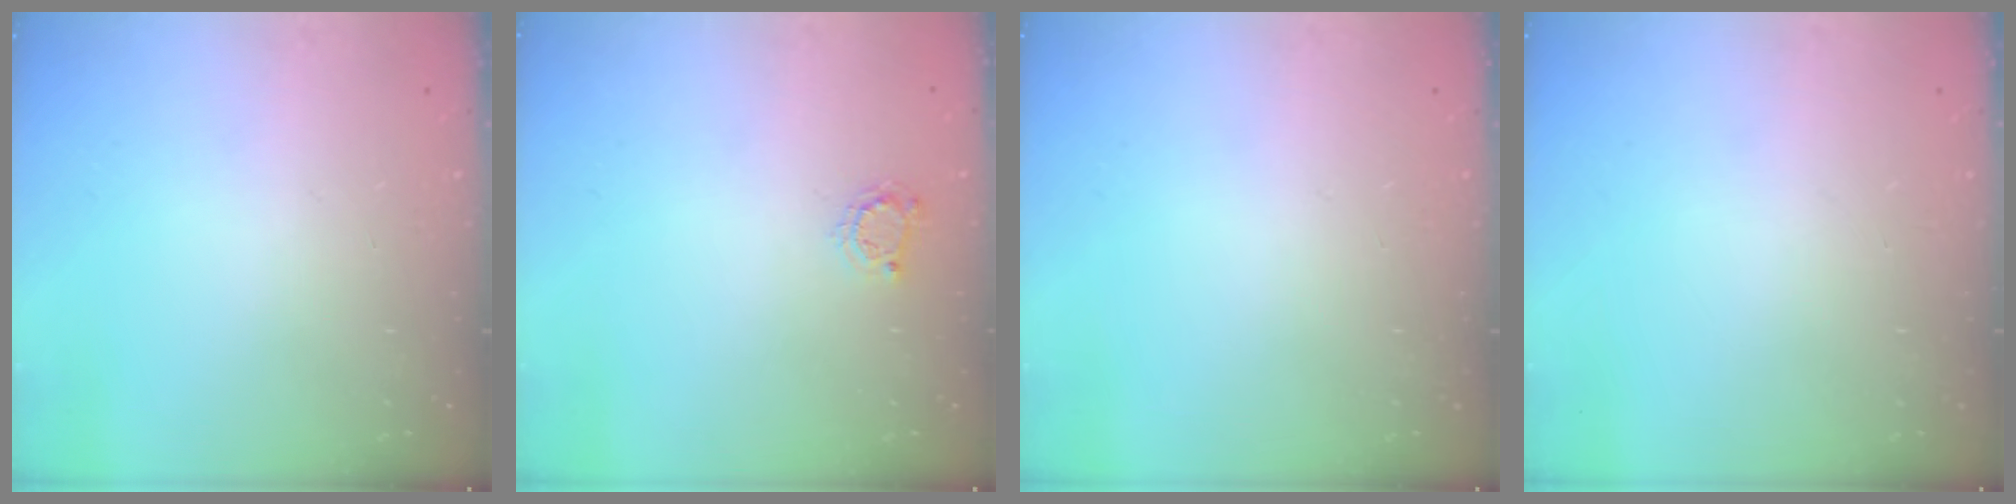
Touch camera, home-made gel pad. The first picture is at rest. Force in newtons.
{"total": 3.7, "press": 3.6, "slide": 0.5}
{"total": 0.0}
{"total": 0.0}